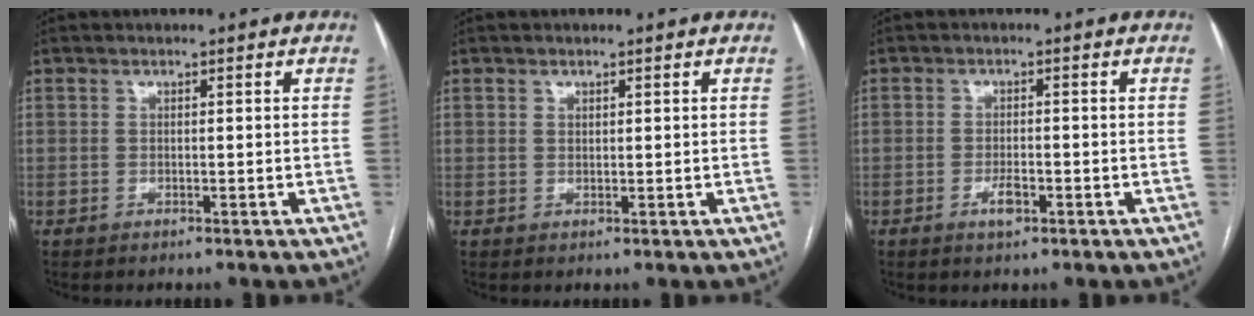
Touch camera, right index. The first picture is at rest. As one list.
[{"total": 0.8, "force": [0.5, 0.5, 0.3], "torque": [-0.003, -0.003, 0.007]}, {"total": 2.8, "force": [-1.3, 1.0, 2.3], "torque": [-0.042, 0.001, -0.020]}]